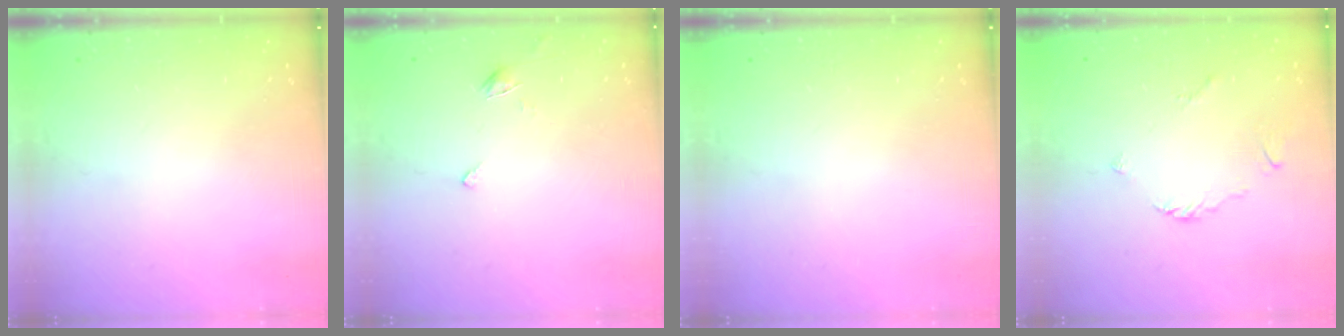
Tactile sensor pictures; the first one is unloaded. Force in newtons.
{"total": 3.2, "press": 3.1, "slide": 0.5}
{"total": 0.0}
{"total": 2.6, "press": 2.6, "slide": 0.6}